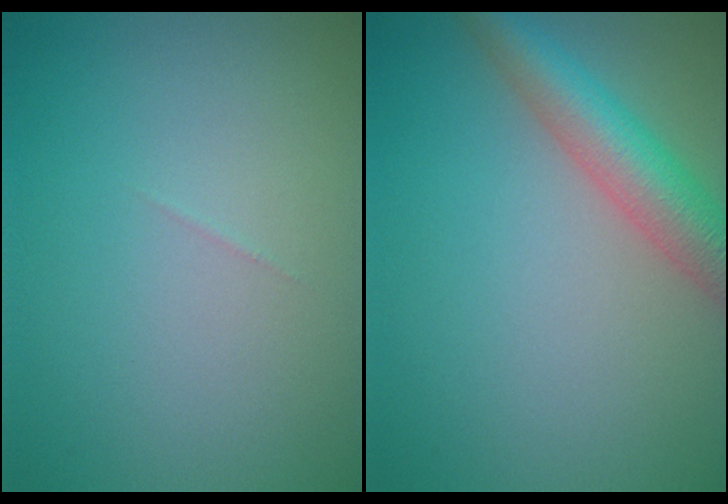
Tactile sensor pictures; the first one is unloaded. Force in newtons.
{"total": 5.4, "press": 5.4, "slide": 0.1}